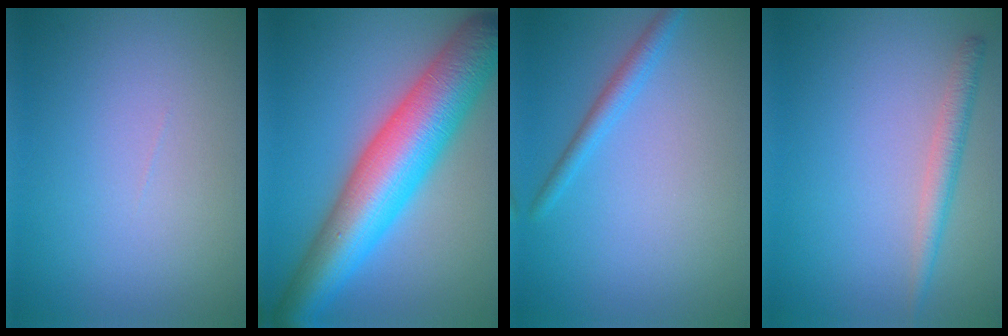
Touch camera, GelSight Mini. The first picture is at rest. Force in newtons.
{"total": 11.8, "press": 11.7, "slide": 0.2}
{"total": 2.0, "press": 2.0, "slide": 0.0}
{"total": 2.1, "press": 2.1, "slide": 0.1}